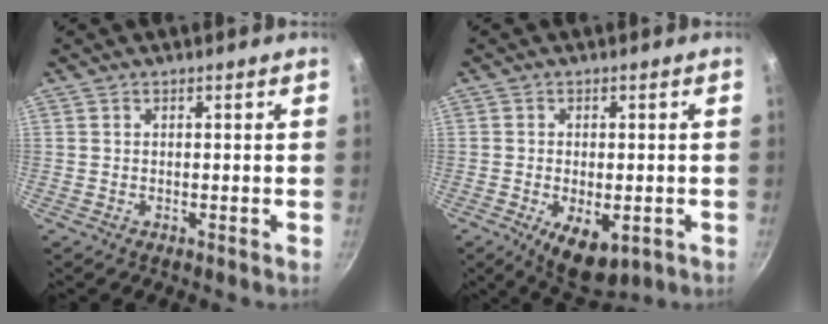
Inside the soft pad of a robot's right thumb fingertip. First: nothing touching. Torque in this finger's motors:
{"motor_torque": [-0.16, 0.50, 0.27, 0.58, 0.19]}